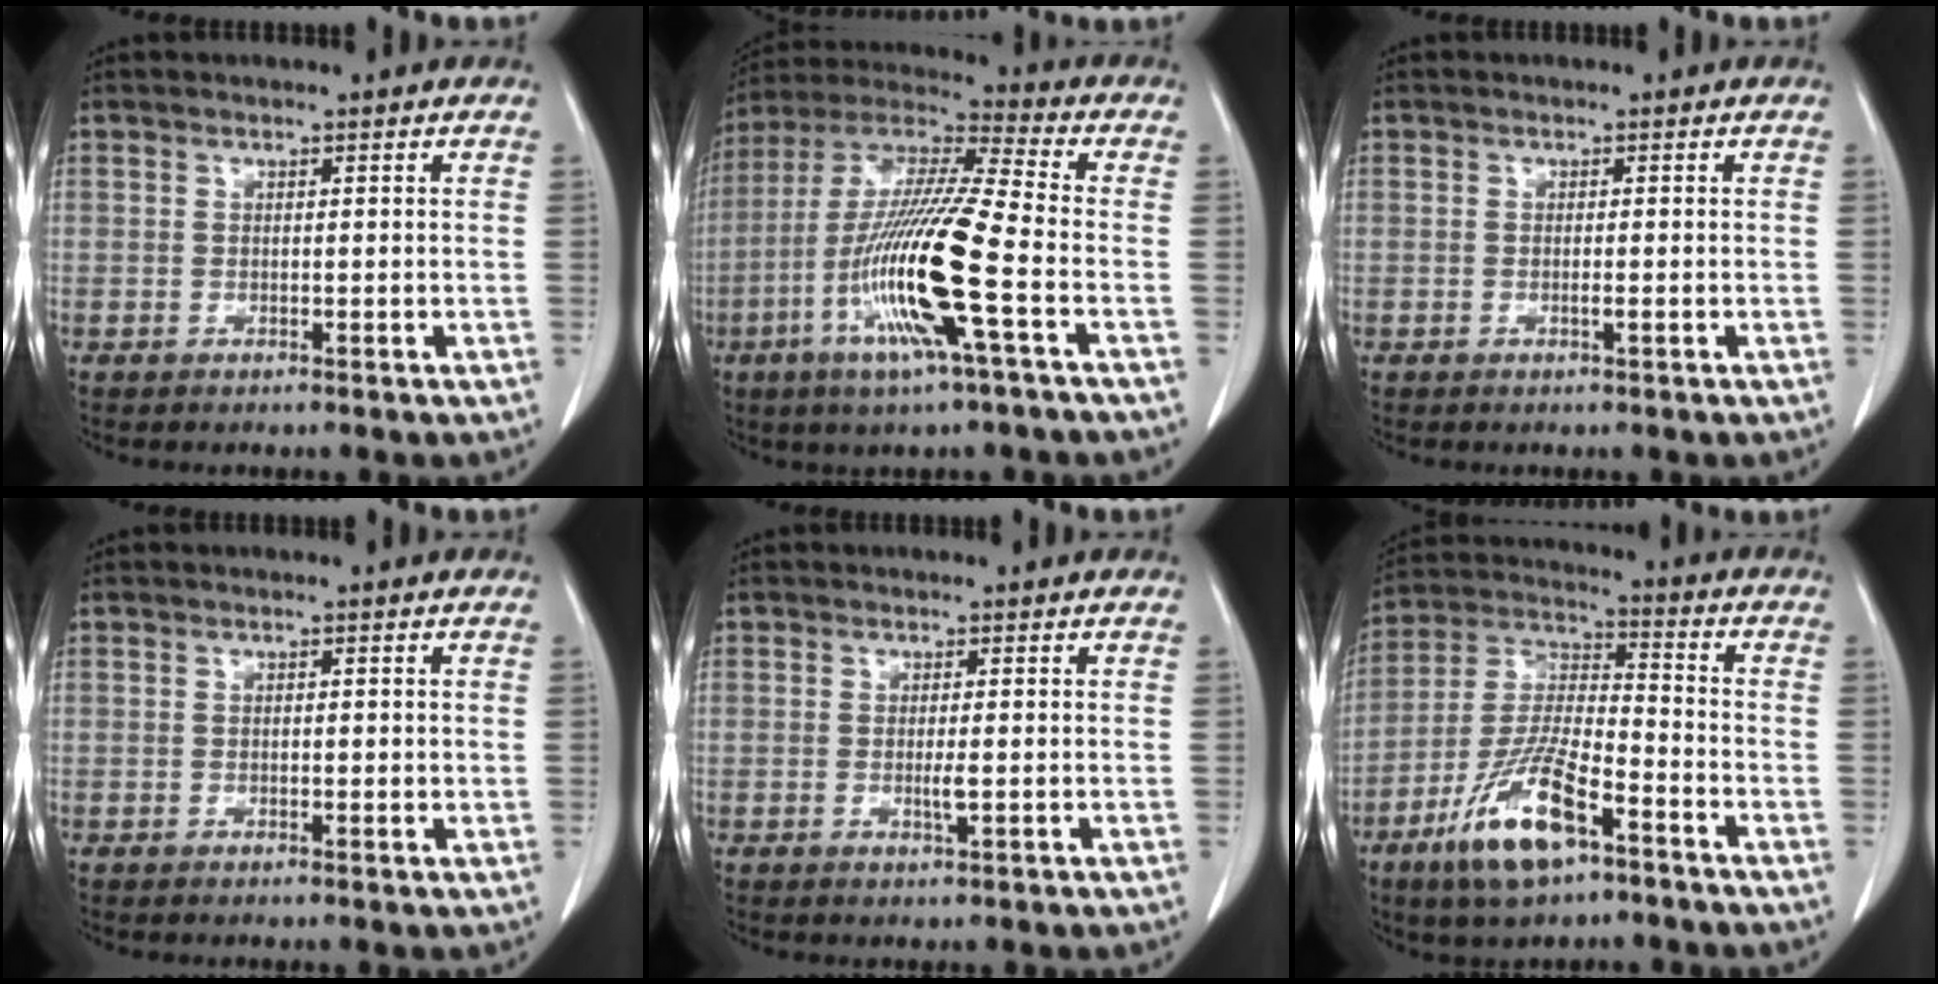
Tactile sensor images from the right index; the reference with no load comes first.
{"total": 17.5, "force": [-5.4, 0.1, 16.6], "torque": [-0.337, -0.015, -0.111]}
{"total": 1.5, "force": [-0.5, -0.1, 1.5], "torque": [-0.027, -0.004, -0.008]}
{"total": 1.1, "force": [0.0, 0.4, 1.0], "torque": [-0.014, 0.000, 0.000]}
{"total": 1.7, "force": [-0.3, 0.1, 1.7], "torque": [-0.031, -0.004, -0.004]}
{"total": 13.9, "force": [-7.8, 3.6, 11.0], "torque": [-0.228, -0.011, -0.143]}